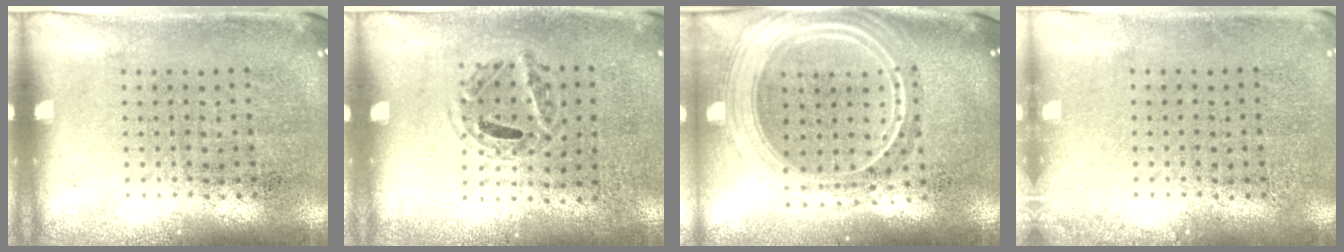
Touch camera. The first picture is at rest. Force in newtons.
{"total": 1.0, "press": 0.7, "slide": 0.7}
{"total": 2.6, "press": 2.2, "slide": 1.4}
{"total": 0.9, "press": 0.9, "slide": 0.1}